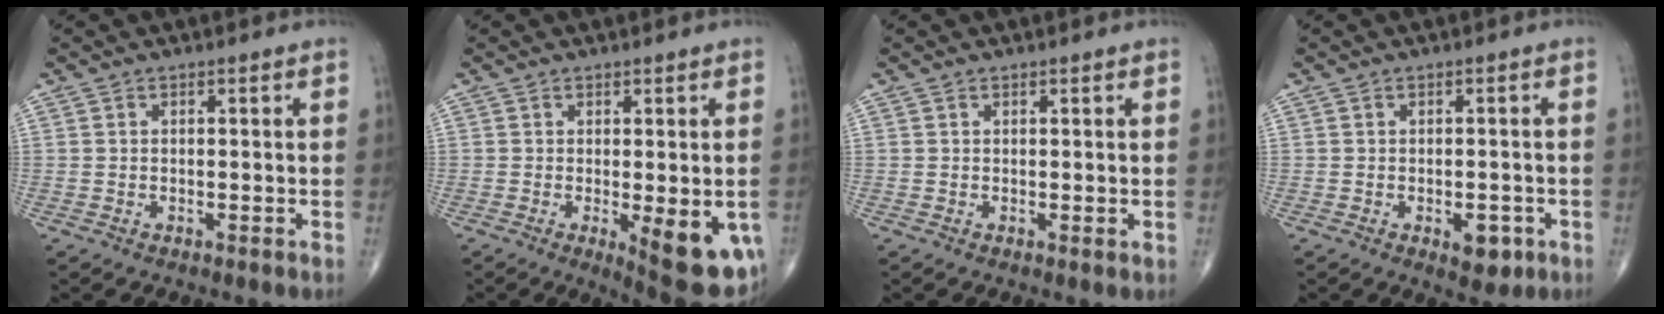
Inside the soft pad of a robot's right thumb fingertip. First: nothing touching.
{"total": 11.2, "force": [-3.1, 3.7, 10.1], "torque": [-0.120, -0.022, -0.031]}
{"total": 0.6, "force": [0.3, 0.2, 0.4], "torque": [-0.008, -0.003, 0.004]}
{"total": 4.3, "force": [-1.6, 2.4, 3.2], "torque": [-0.024, 0.002, -0.014]}